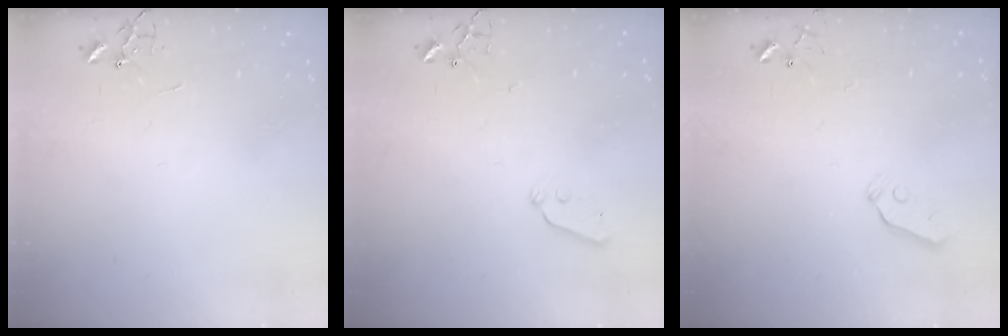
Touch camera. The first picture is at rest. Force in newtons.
{"total": 4.3, "press": 4.3, "slide": 0.7}
{"total": 3.4, "press": 3.4, "slide": 0.4}